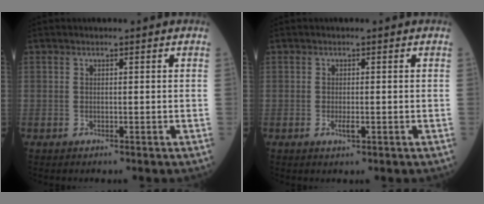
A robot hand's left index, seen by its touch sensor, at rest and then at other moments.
{"total": 1.2, "force": [-0.4, 0.3, 1.1], "torque": [-0.020, -0.006, -0.009]}